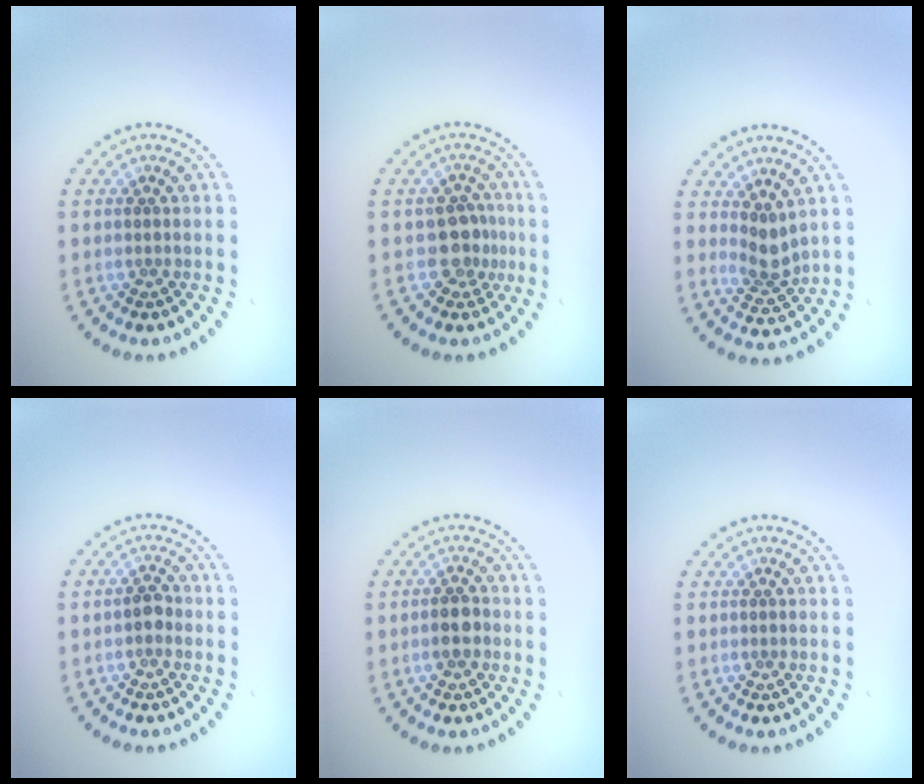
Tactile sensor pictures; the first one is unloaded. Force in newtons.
{"total": 2.7, "press": 2.3, "slide": 1.4}
{"total": 2.4, "press": 1.9, "slide": 1.5}
{"total": 1.2, "press": 1.2, "slide": 0.3}
{"total": 2.0, "press": 2.0, "slide": 0.6}
{"total": 0.0}